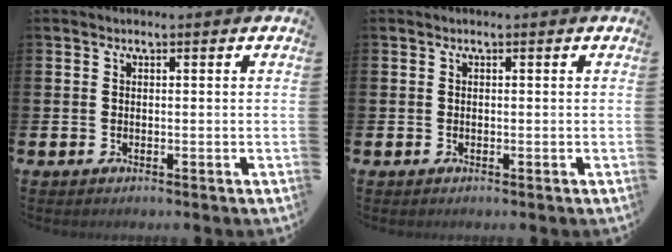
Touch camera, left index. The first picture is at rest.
{"total": 0.0}